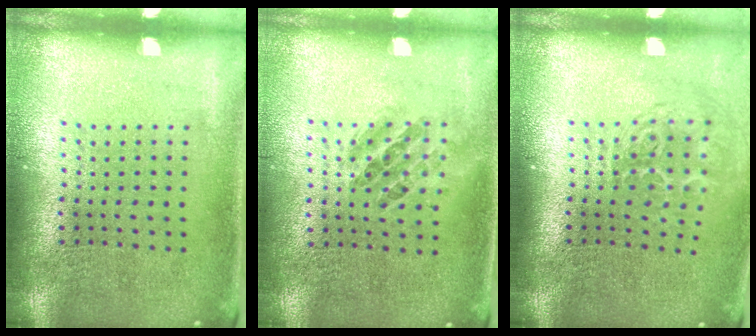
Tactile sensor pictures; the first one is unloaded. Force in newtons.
{"total": 0.9, "press": 0.8, "slide": 0.5}
{"total": 1.8, "press": 1.2, "slide": 1.4}